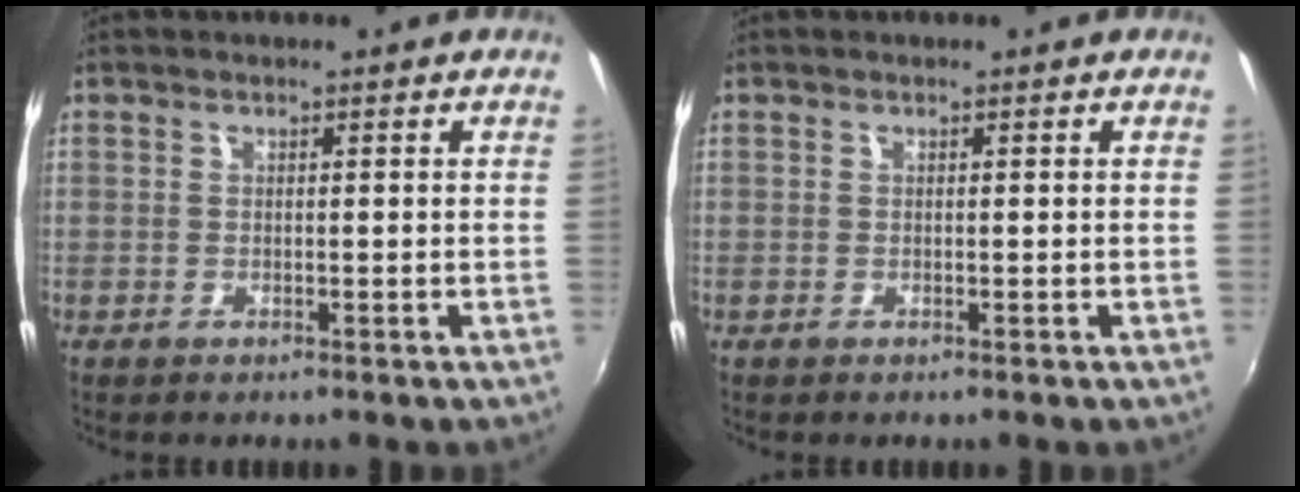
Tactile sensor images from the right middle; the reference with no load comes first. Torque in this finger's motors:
{"motor_torque": [0.00, 0.00, 0.00, 0.00]}